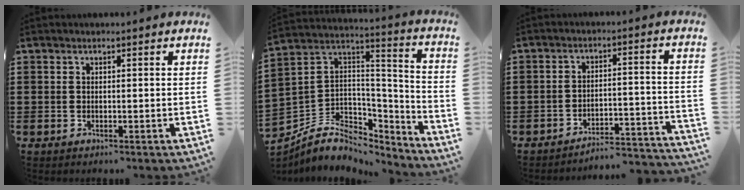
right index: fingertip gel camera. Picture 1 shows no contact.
{"total": 7.3, "force": [-4.2, 5.4, 2.7], "torque": [-0.078, -0.006, -0.076]}
{"total": 4.1, "force": [-4.0, 0.2, 0.8], "torque": [-0.018, -0.006, -0.086]}